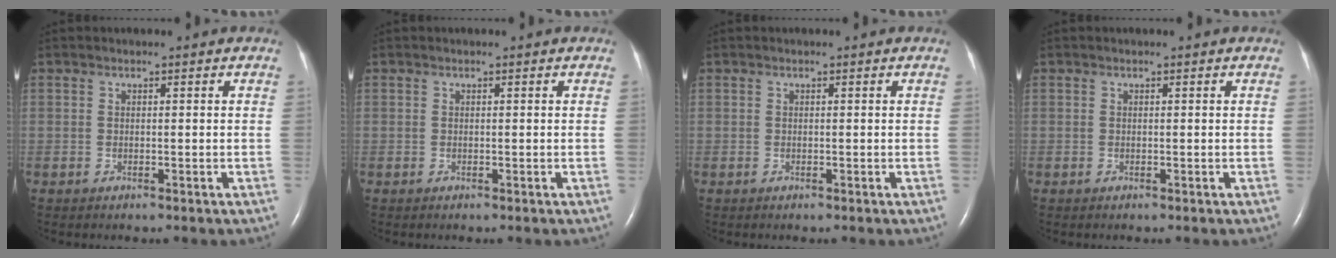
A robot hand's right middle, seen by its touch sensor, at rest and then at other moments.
{"total": 0.0}
{"total": 0.0}
{"total": 0.0}